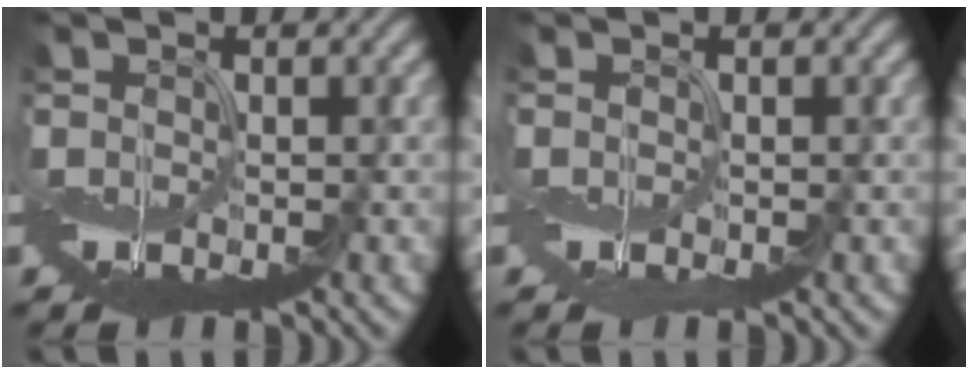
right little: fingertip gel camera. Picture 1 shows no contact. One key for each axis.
{"total": 0.8, "fx": -0.4, "fy": 0.6, "fz": 0.3, "tx": -0.010, "ty": -0.009, "tz": -0.007}